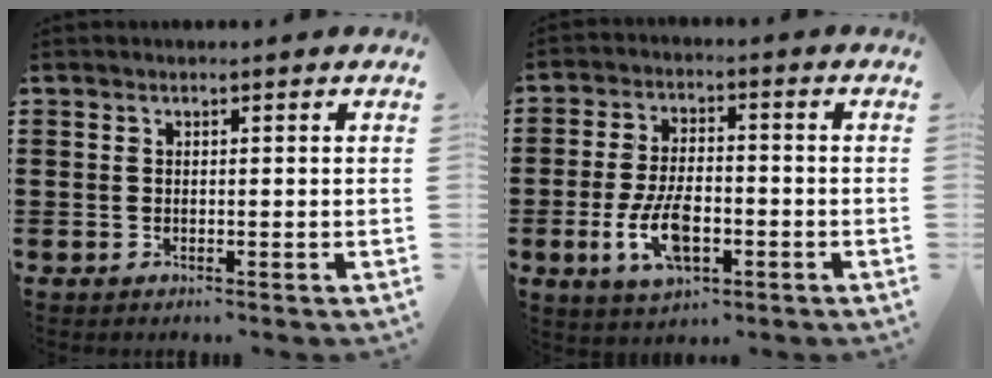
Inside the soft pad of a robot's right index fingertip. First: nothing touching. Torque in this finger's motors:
{"motor_torque": [2.14, 0.00, 0.92, 0.21]}